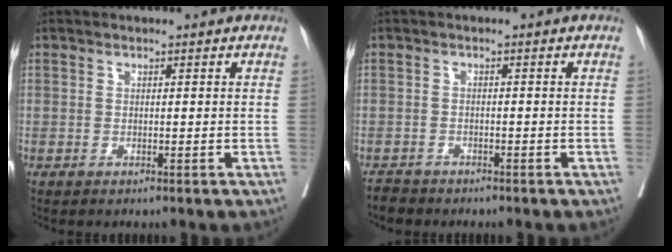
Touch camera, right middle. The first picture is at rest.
{"total": 2.5, "force": [-2.3, 1.0, -0.1], "torque": [-0.003, -0.002, -0.042]}